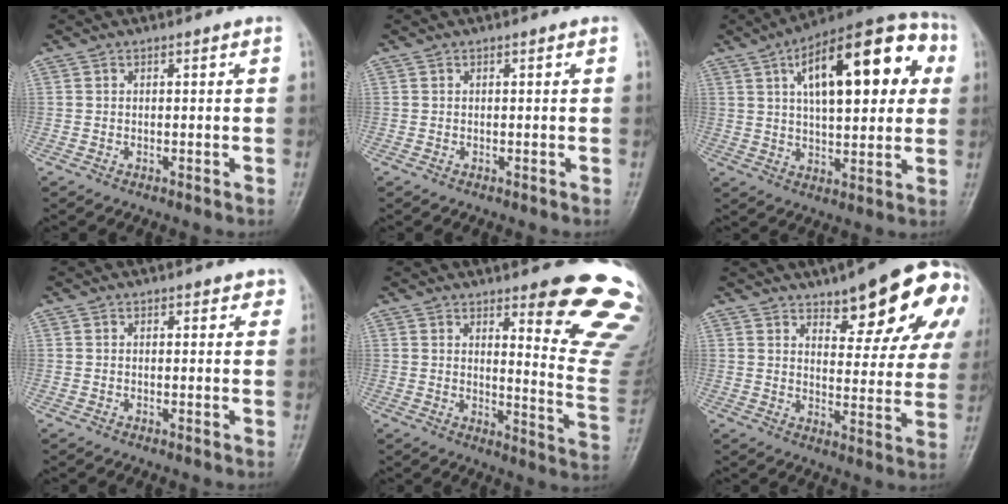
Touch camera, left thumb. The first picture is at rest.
{"total": 0.0}
{"total": 22.6, "force": [6.6, 9.8, 19.3], "torque": [-0.259, 0.019, 0.090]}
{"total": 1.6, "force": [1.0, 1.0, 0.6], "torque": [0.011, -0.003, 0.006]}
{"total": 16.4, "force": [11.2, 3.2, 11.6], "torque": [-0.101, -0.091, 0.136]}
{"total": 18.4, "force": [9.8, 6.5, 14.2], "torque": [-0.148, -0.032, 0.131]}